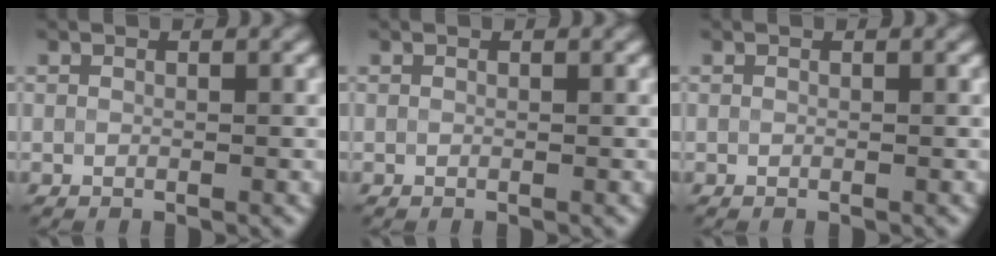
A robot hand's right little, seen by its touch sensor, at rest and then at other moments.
{"total": 0.0}
{"total": 0.0}